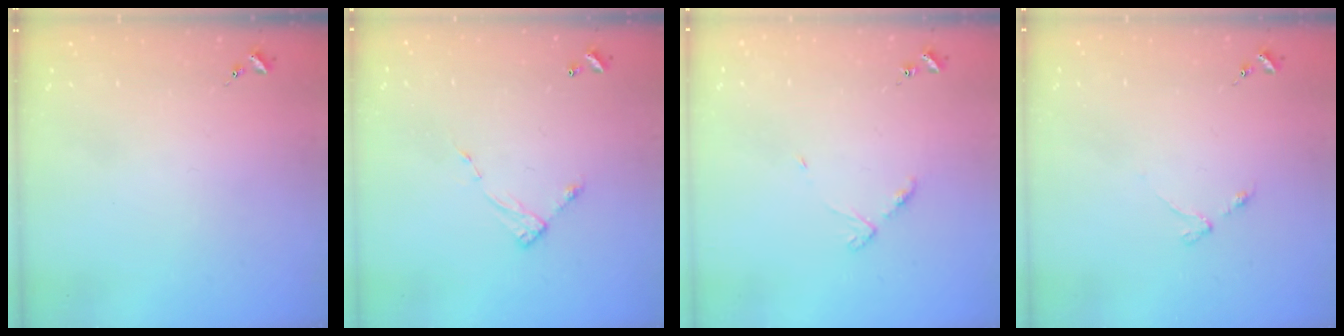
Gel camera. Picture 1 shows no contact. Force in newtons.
{"total": 6.0, "press": 6.0, "slide": 0.4}
{"total": 4.4, "press": 4.3, "slide": 0.5}
{"total": 3.2, "press": 3.1, "slide": 0.5}